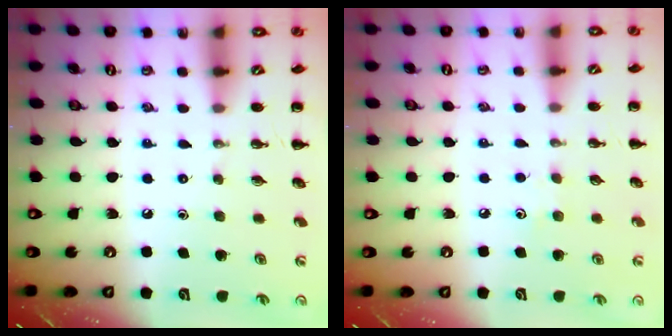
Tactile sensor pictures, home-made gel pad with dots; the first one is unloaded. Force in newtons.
{"total": 4.4, "press": 4.3, "slide": 1.0}